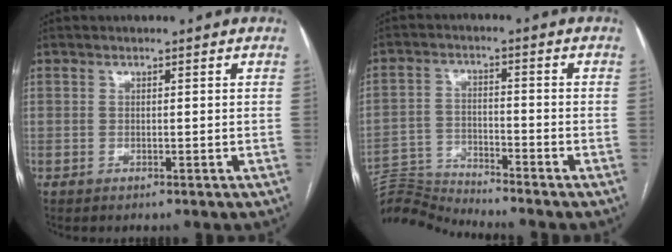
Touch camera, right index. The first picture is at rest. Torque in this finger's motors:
{"motor_torque": [-1.53, -0.61, -1.06, -0.21]}